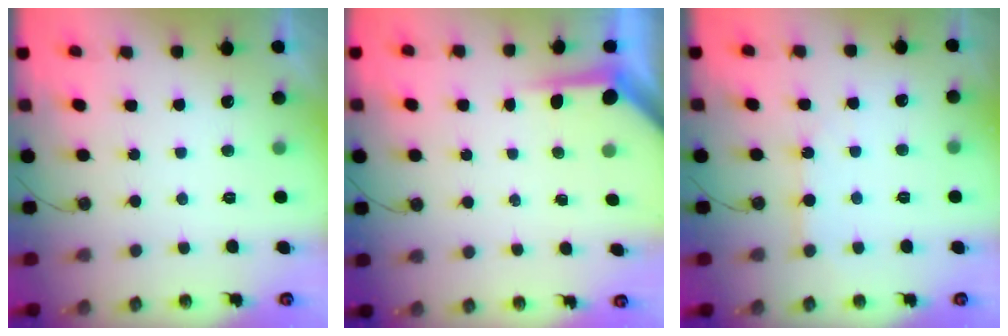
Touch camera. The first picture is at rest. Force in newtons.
{"total": 4.0, "press": 4.0, "slide": 0.4}
{"total": 4.0, "press": 4.0, "slide": 0.2}